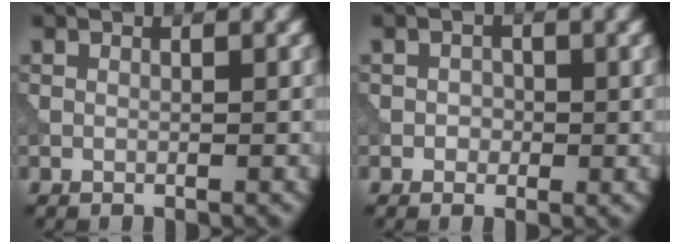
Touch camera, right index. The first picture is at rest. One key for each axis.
{"total": 1.4, "fx": -0.3, "fy": 1.1, "fz": 0.8, "tx": -0.012, "ty": -0.001, "tz": -0.010}